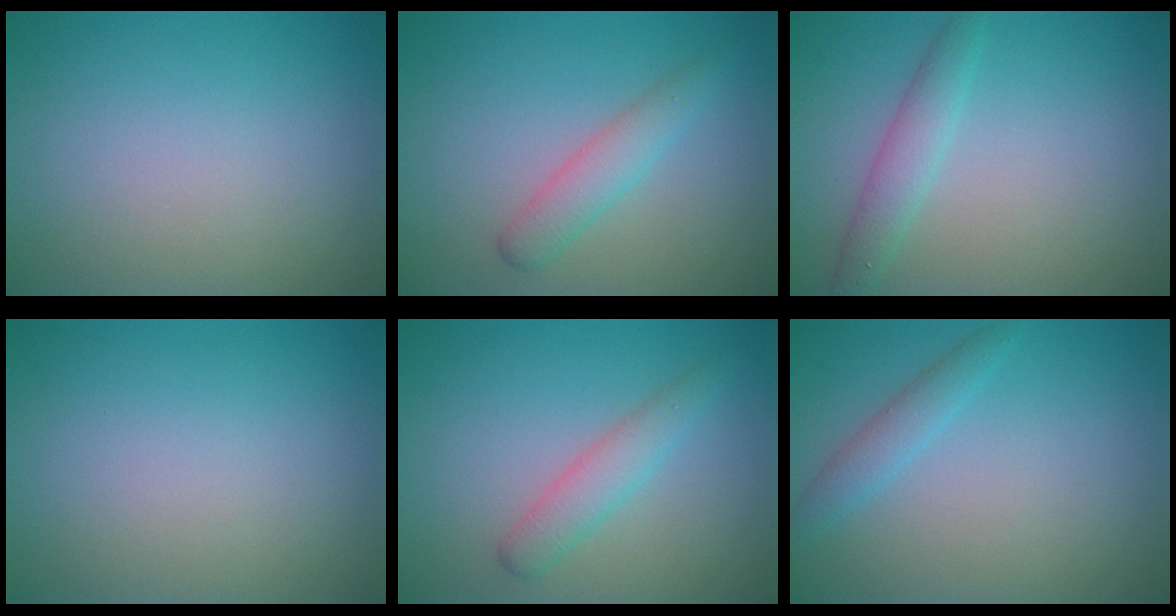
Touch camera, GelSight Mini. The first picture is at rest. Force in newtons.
{"total": 2.5, "press": 2.5, "slide": 0.1}
{"total": 2.3, "press": 2.3, "slide": 0.0}
{"total": 0.0}
{"total": 2.5, "press": 2.5, "slide": 0.1}
{"total": 1.8, "press": 1.8, "slide": 0.1}